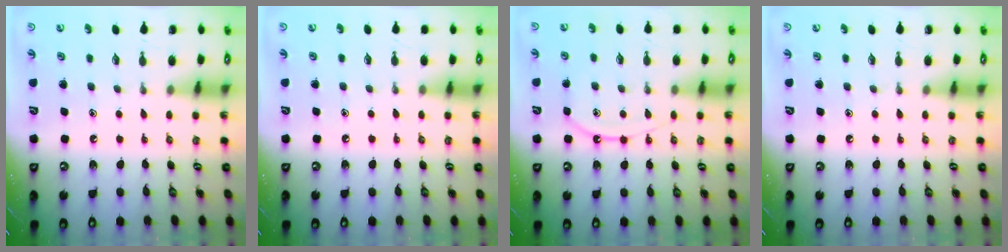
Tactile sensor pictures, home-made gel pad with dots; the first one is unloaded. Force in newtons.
{"total": 3.3, "press": 3.2, "slide": 0.5}
{"total": 9.4, "press": 9.3, "slide": 1.0}
{"total": 0.0}